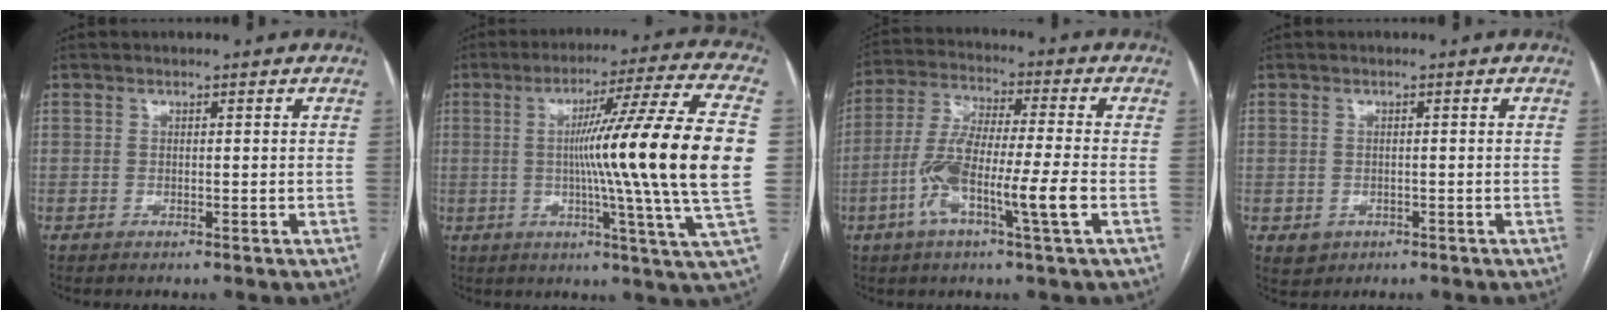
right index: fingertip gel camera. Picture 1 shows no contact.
{"total": 22.1, "force": [0.5, -2.2, 22.0], "torque": [-0.296, -0.002, -0.009]}
{"total": 12.2, "force": [-3.9, 0.6, 11.6], "torque": [-0.231, 0.000, -0.076]}
{"total": 1.0, "force": [-0.4, 0.9, 0.0], "torque": [0.000, 0.004, 0.001]}